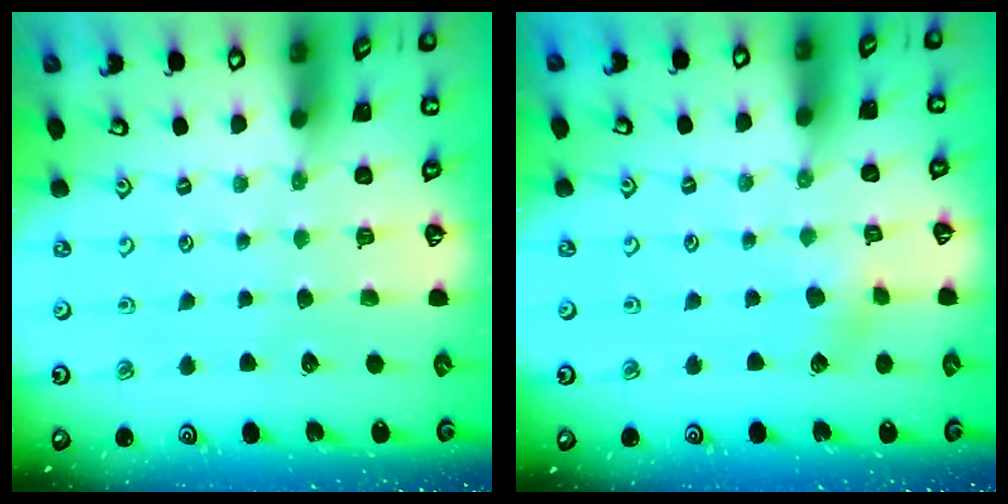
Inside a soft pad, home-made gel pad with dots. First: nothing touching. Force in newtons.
{"total": 2.9, "press": 2.9, "slide": 0.4}